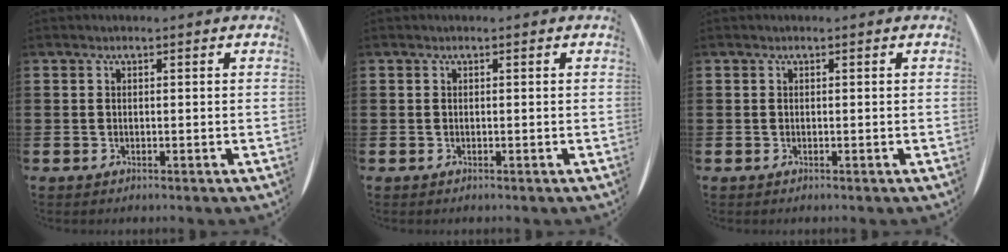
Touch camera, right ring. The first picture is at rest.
{"total": 0.0}
{"total": 0.0}